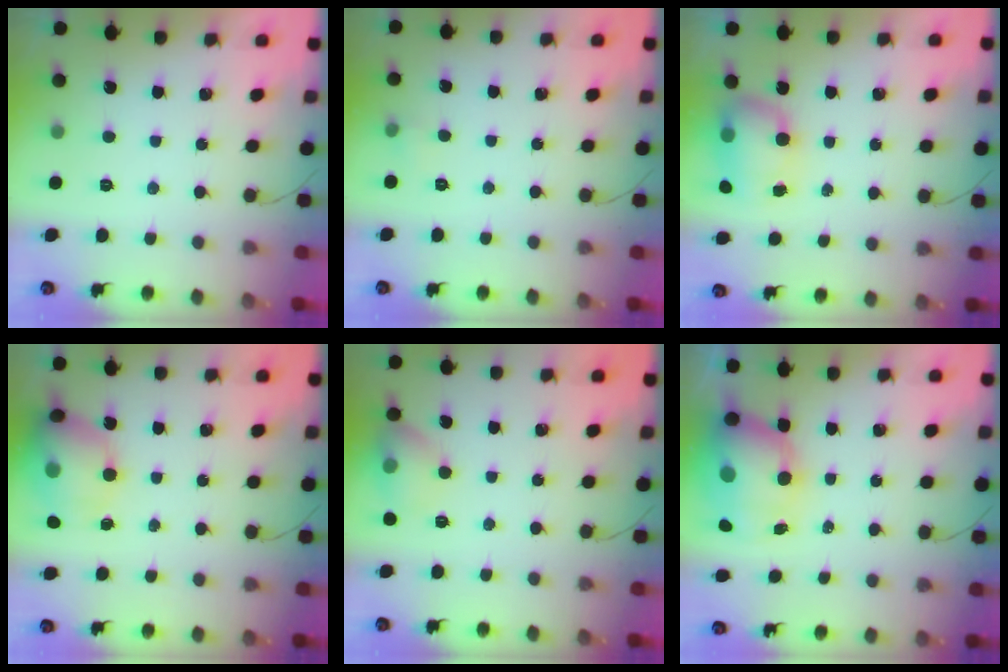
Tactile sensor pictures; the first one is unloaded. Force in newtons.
{"total": 3.2, "press": 3.0, "slide": 1.2}
{"total": 7.4, "press": 7.3, "slide": 1.1}
{"total": 16.4, "press": 16.1, "slide": 3.0}
{"total": 10.5, "press": 9.0, "slide": 5.4}
{"total": 11.0, "press": 10.9, "slide": 1.9}